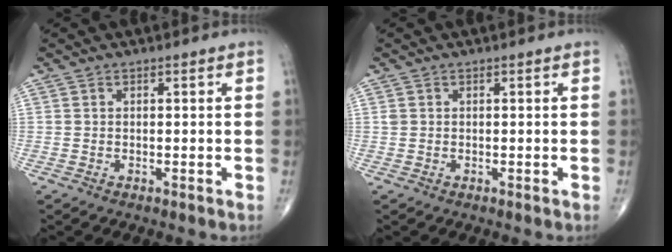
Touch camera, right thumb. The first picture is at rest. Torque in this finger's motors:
{"motor_torque": [-0.27, 0.00, 0.07, -0.08, -0.03]}